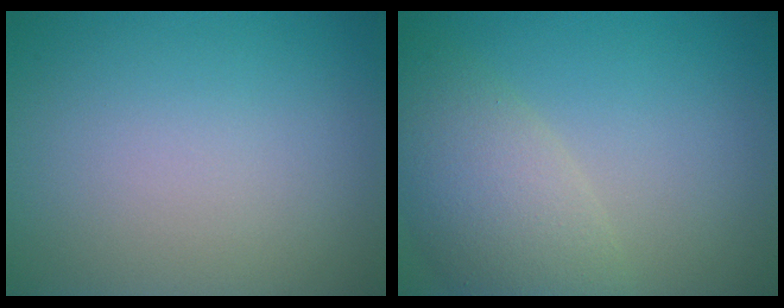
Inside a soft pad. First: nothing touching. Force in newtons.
{"total": 6.1, "press": 6.1, "slide": 0.6}